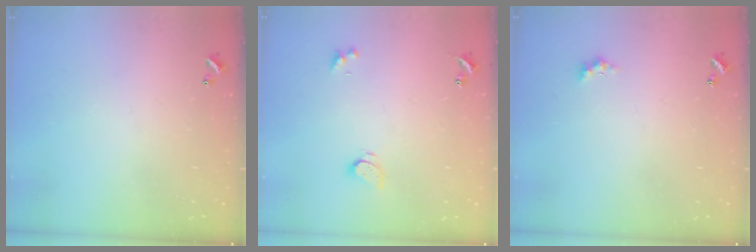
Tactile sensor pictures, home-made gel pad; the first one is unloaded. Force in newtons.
{"total": 2.6, "press": 2.6, "slide": 0.2}
{"total": 1.1, "press": 1.1, "slide": 0.4}